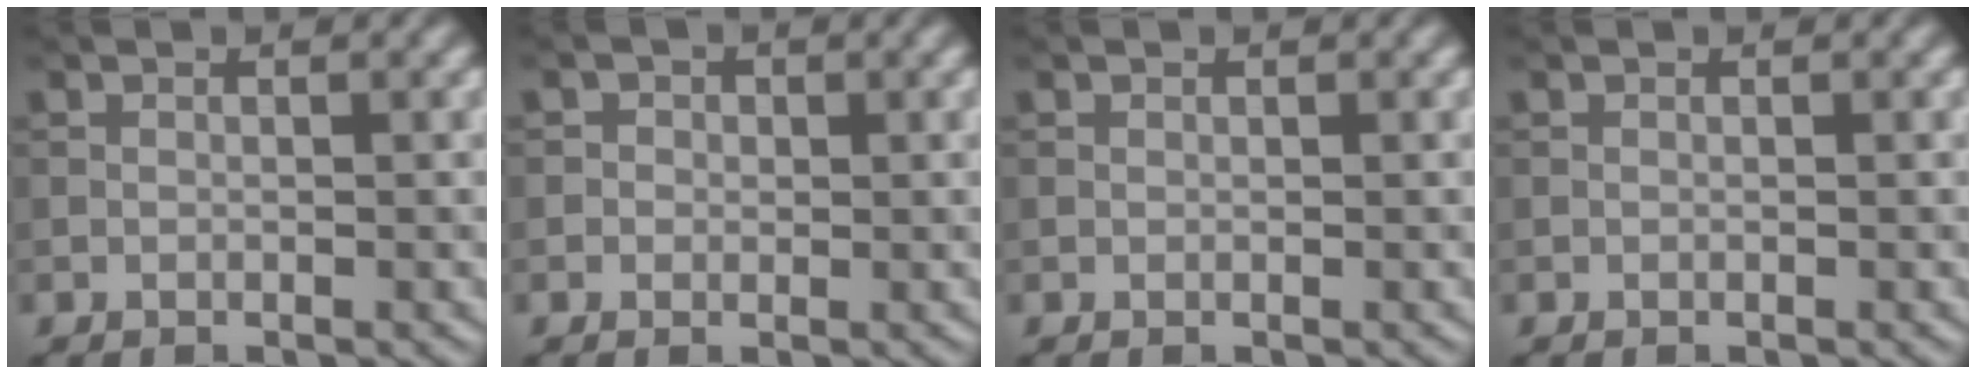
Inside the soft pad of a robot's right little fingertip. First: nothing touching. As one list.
[{"total": 1.4, "force": [0.3, 1.3, 0.4], "torque": [0.001, 0.000, 0.000]}, {"total": 0.0}, {"total": 0.0}]